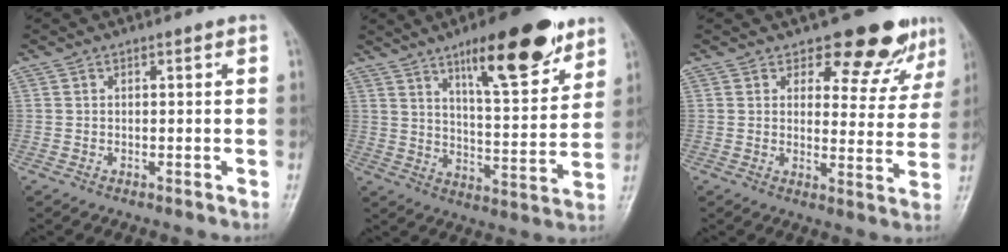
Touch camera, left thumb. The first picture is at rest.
{"total": 17.9, "force": [11.1, 5.2, 13.0], "torque": [-0.160, -0.059, 0.174]}
{"total": 10.3, "force": [8.2, 4.8, 4.2], "torque": [-0.013, -0.061, 0.094]}